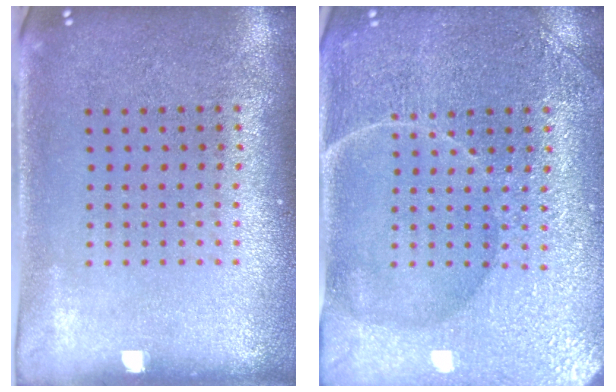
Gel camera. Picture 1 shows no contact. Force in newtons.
{"total": 4.4, "press": 4.3, "slide": 0.8}